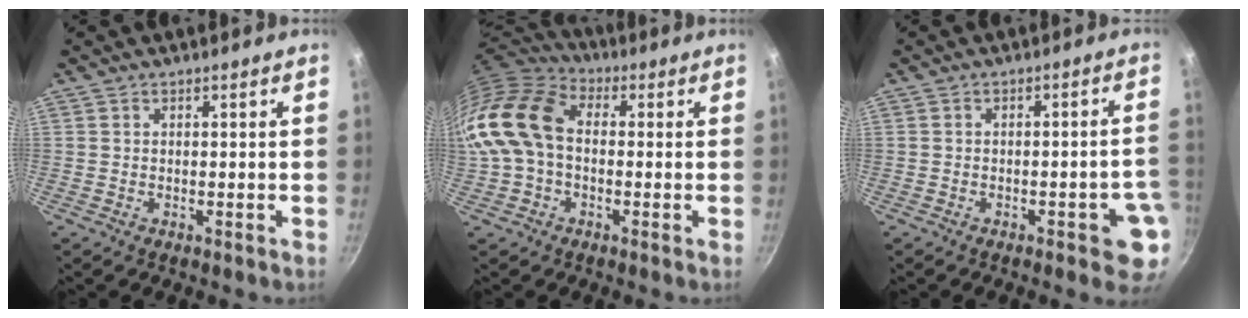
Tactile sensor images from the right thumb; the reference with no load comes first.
{"total": 16.9, "force": [-0.2, 12.0, 11.9], "torque": [-0.229, 0.039, -0.019]}
{"total": 6.8, "force": [-2.3, 2.3, 6.0], "torque": [-0.056, 0.023, -0.021]}